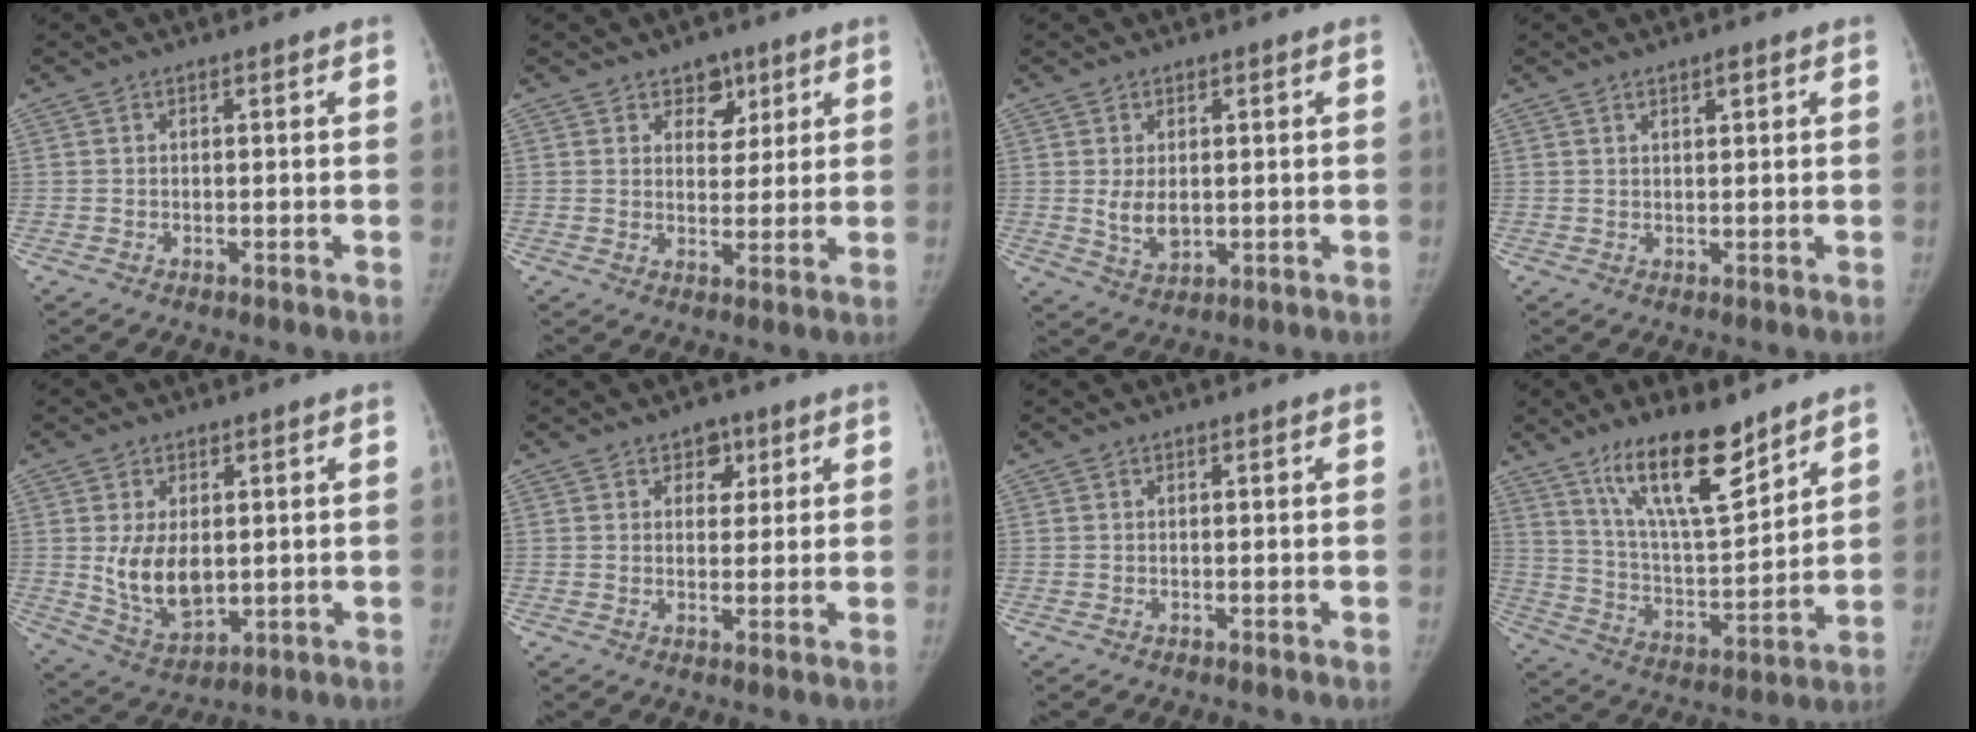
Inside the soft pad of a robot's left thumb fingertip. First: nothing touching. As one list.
[{"total": 5.4, "force": [3.2, 3.8, 2.2], "torque": [0.003, -0.018, 0.049]}, {"total": 5.0, "force": [0.3, 3.2, 3.8], "torque": [-0.059, -0.013, 0.016]}, {"total": 1.7, "force": [1.1, 0.6, 1.3], "torque": [-0.016, -0.005, 0.017]}, {"total": 9.9, "force": [0.7, 6.2, 7.7], "torque": [-0.118, -0.017, 0.032]}, {"total": 4.0, "force": [2.0, 3.0, 1.8], "torque": [0.006, -0.008, 0.027]}, {"total": 0.0}, {"total": 17.0, "force": [11.8, 4.8, 11.2], "torque": [-0.165, -0.074, 0.218]}]